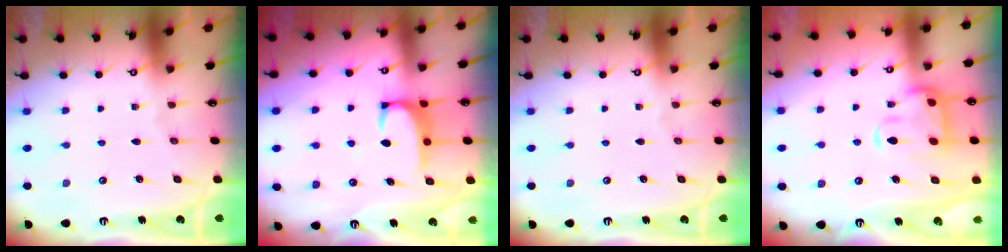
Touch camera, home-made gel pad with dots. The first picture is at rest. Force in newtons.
{"total": 2.5, "press": 2.5, "slide": 0.5}
{"total": 0.0}
{"total": 5.6, "press": 5.4, "slide": 1.5}